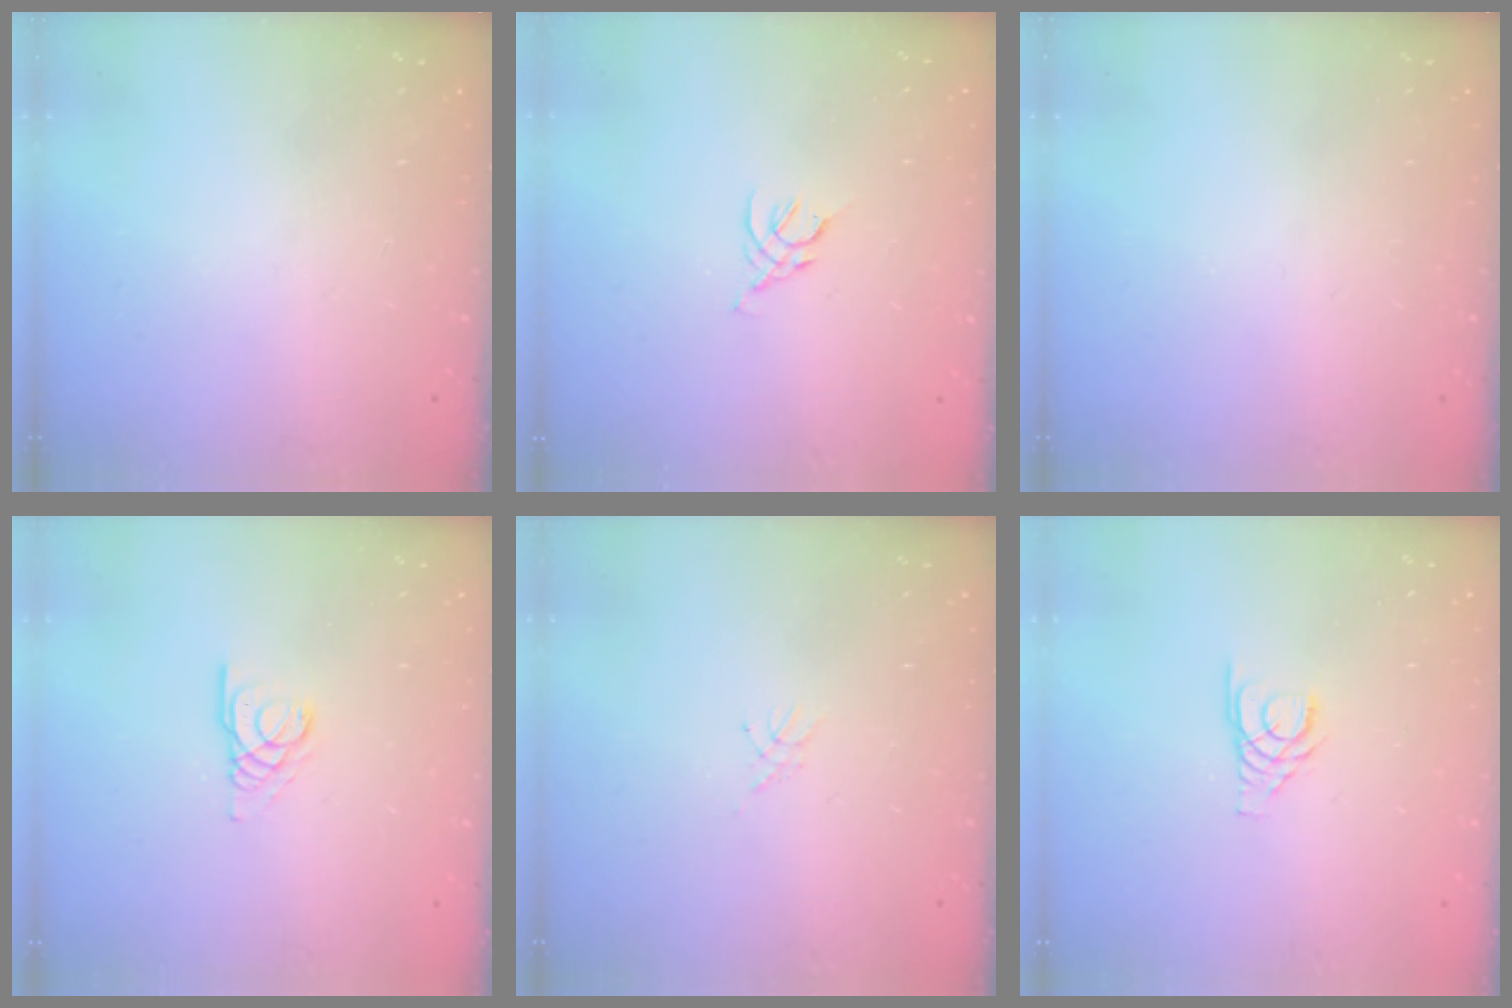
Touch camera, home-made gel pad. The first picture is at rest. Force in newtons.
{"total": 2.5, "press": 2.5, "slide": 0.7}
{"total": 0.0}
{"total": 3.4, "press": 3.4, "slide": 0.3}
{"total": 2.3, "press": 2.2, "slide": 0.3}
{"total": 3.5, "press": 3.5, "slide": 0.3}